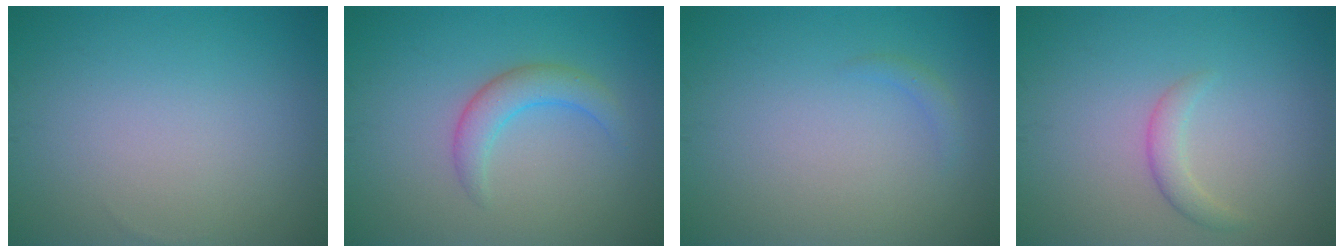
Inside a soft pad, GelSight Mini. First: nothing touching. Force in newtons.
{"total": 2.8, "press": 2.8, "slide": 0.2}
{"total": 0.8, "press": 0.8, "slide": 0.1}
{"total": 1.6, "press": 1.6, "slide": 0.1}